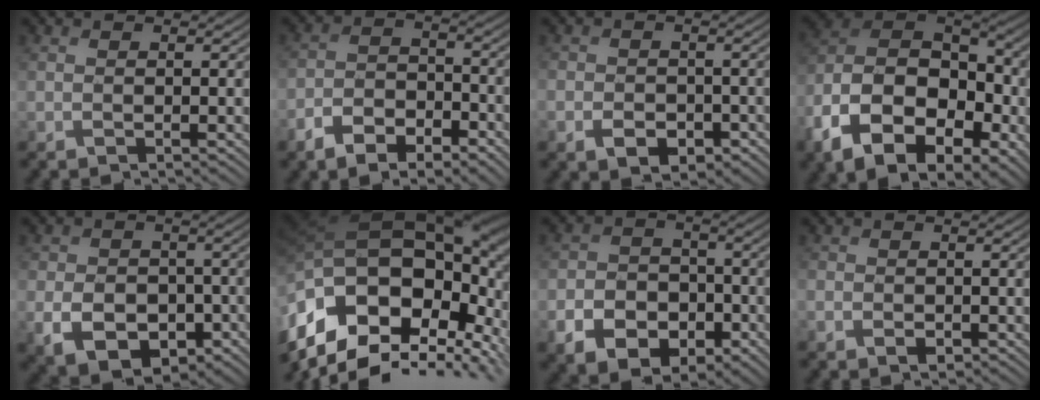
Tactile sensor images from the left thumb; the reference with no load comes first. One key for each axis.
{"total": 7.8, "fx": -4.9, "fy": 4.1, "fz": 4.5, "tx": -0.084, "ty": -0.007, "tz": -0.096}
{"total": 4.4, "fx": -1.9, "fy": 3.4, "fz": 2.0, "tx": -0.037, "ty": -0.013, "tz": -0.037}
{"total": 17.0, "fx": -7.3, "fy": 11.1, "fz": 10.6, "tx": -0.239, "ty": -0.028, "tz": -0.134}
{"total": 9.0, "fx": -3.1, "fy": 6.9, "fz": 4.9, "tx": -0.103, "ty": -0.027, "tz": -0.057}
{"total": 21.7, "fx": -6.1, "fy": 14.7, "fz": 14.8, "tx": -0.293, "ty": -0.025, "tz": -0.077}
{"total": 8.6, "fx": -3.8, "fy": 6.4, "fz": 4.2, "tx": -0.089, "ty": -0.024, "tz": -0.077}
{"total": 2.1, "fx": -0.8, "fy": 1.7, "fz": 1.0, "tx": -0.025, "ty": -0.009, "tz": -0.018}